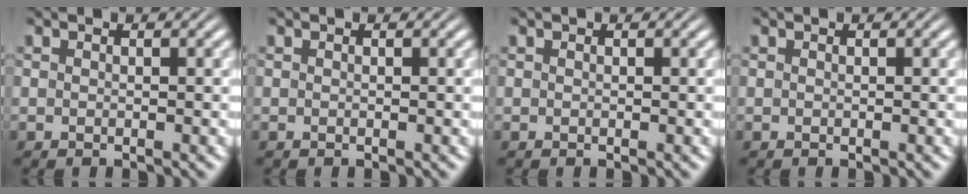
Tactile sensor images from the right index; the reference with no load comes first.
{"total": 0.0}
{"total": 0.0}
{"total": 0.0}